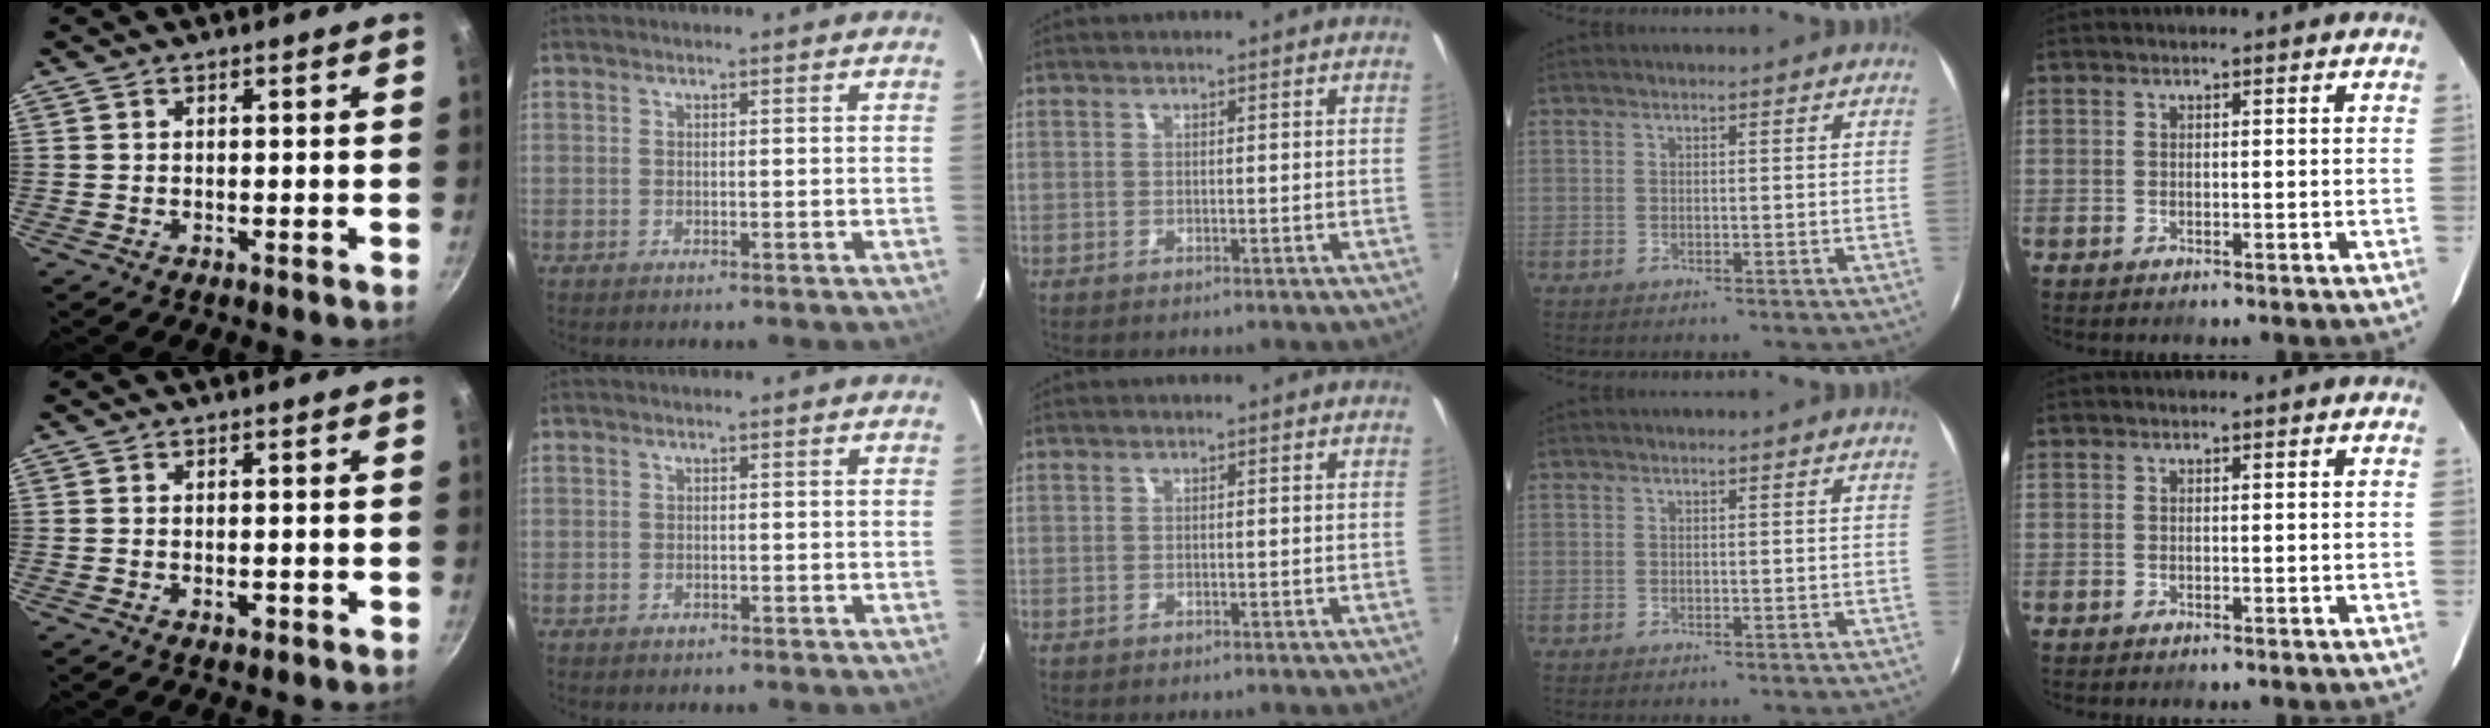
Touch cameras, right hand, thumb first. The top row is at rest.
{"thumb": {"total": 1.4, "force": [-0.5, 0.8, 1.1], "torque": [-0.017, 0.001, -0.009]}, "index": {"total": 1.0, "force": [-0.6, 0.7, 0.1], "torque": [-0.003, 0.000, -0.008]}}